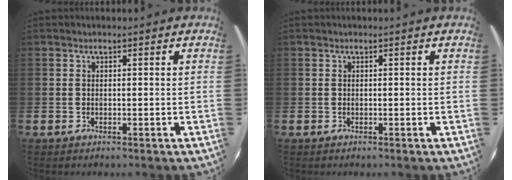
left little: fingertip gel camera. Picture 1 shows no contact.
{"total": 0.0}